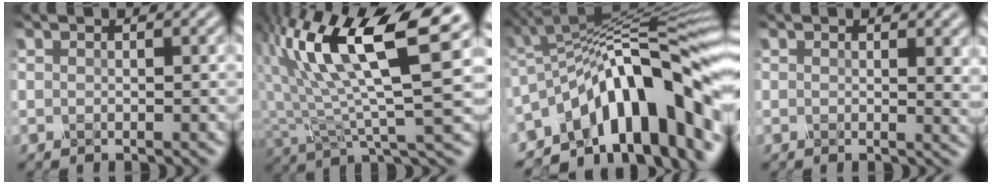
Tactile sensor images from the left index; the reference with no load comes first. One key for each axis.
{"total": 13.3, "fx": 5.6, "fy": 4.0, "fz": 11.4, "tx": -0.230, "ty": 0.020, "tz": 0.113}
{"total": 14.0, "fx": -6.4, "fy": 5.1, "fz": 11.4, "tx": -0.145, "ty": 0.040, "tz": -0.102}
{"total": 2.7, "fx": 0.9, "fy": 1.0, "fz": 2.4, "tx": -0.017, "ty": 0.006, "tz": 0.017}